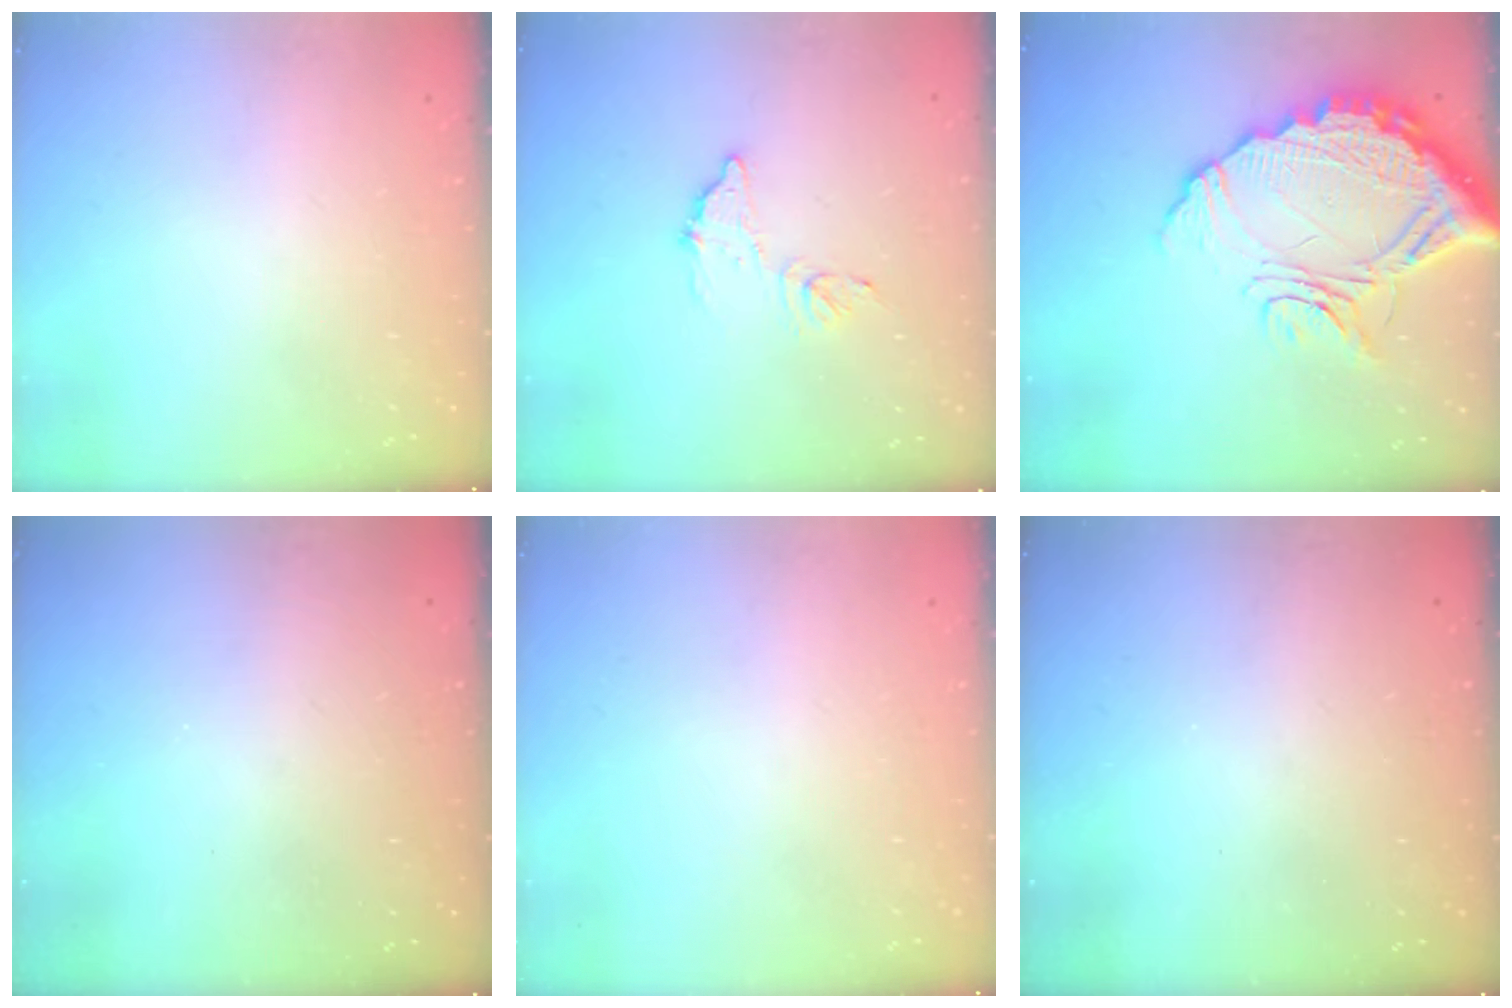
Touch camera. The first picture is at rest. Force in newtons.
{"total": 8.8, "press": 8.8, "slide": 0.5}
{"total": 19.6, "press": 19.5, "slide": 1.7}
{"total": 3.1, "press": 3.1, "slide": 0.1}
{"total": 0.0}
{"total": 3.3, "press": 3.3, "slide": 0.1}